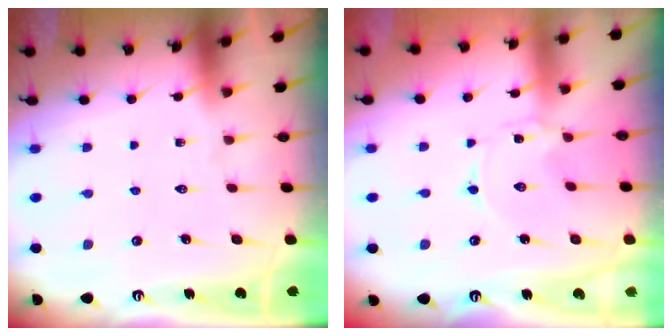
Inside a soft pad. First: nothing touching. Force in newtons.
{"total": 0.0}